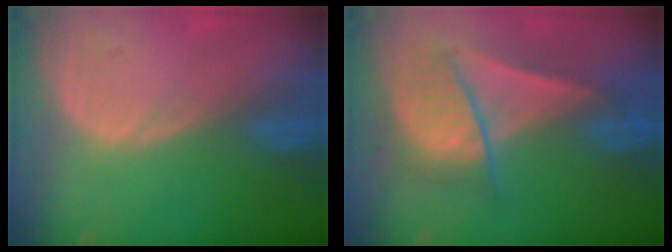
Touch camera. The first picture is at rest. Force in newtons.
{"total": 7.4, "press": 7.2, "slide": 1.6}